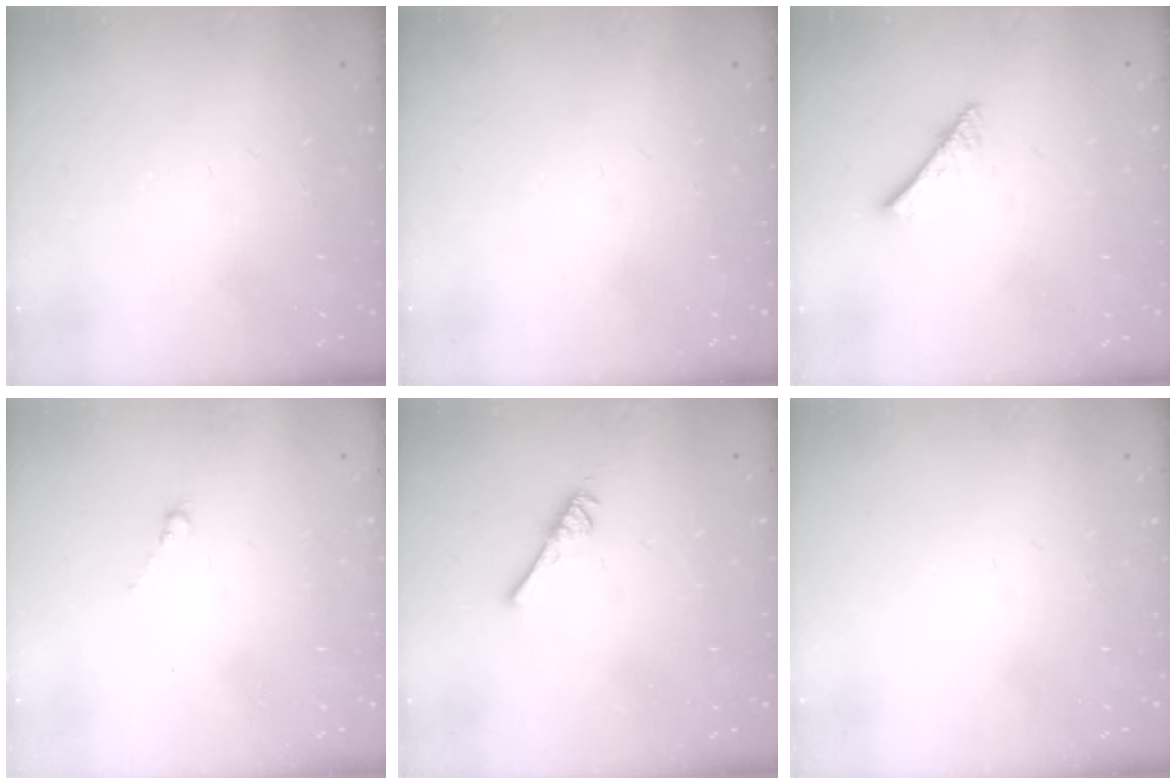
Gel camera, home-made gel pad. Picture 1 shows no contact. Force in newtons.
{"total": 0.0}
{"total": 2.9, "press": 2.9, "slide": 0.2}
{"total": 0.0}
{"total": 5.0, "press": 4.9, "slide": 0.8}
{"total": 0.0}